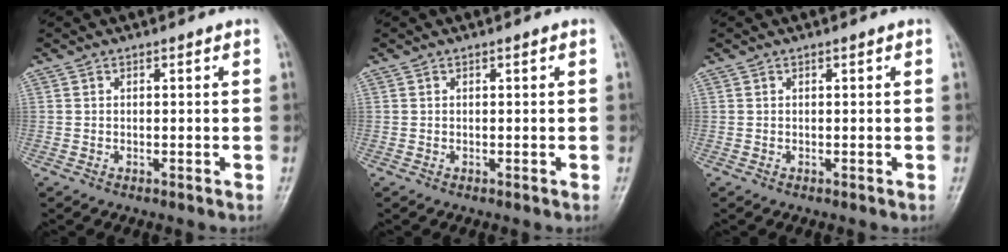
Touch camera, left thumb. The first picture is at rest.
{"total": 0.0}
{"total": 0.0}